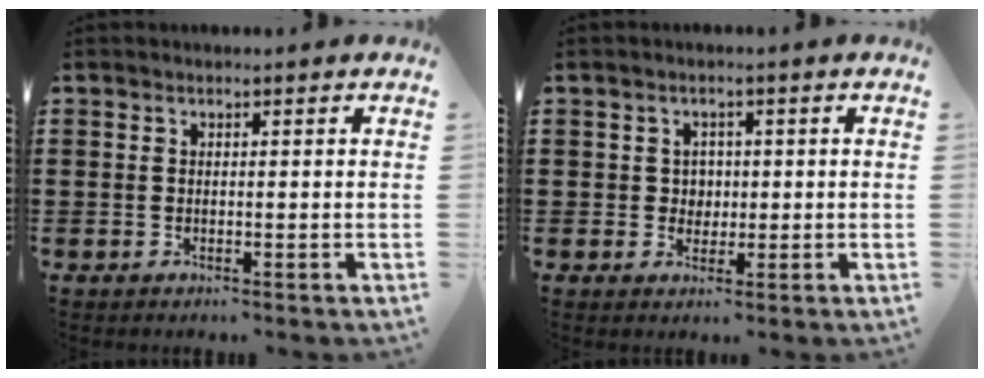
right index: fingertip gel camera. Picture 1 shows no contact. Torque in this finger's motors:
{"motor_torque": [0.43, 0.51, 0.01, 0.00]}